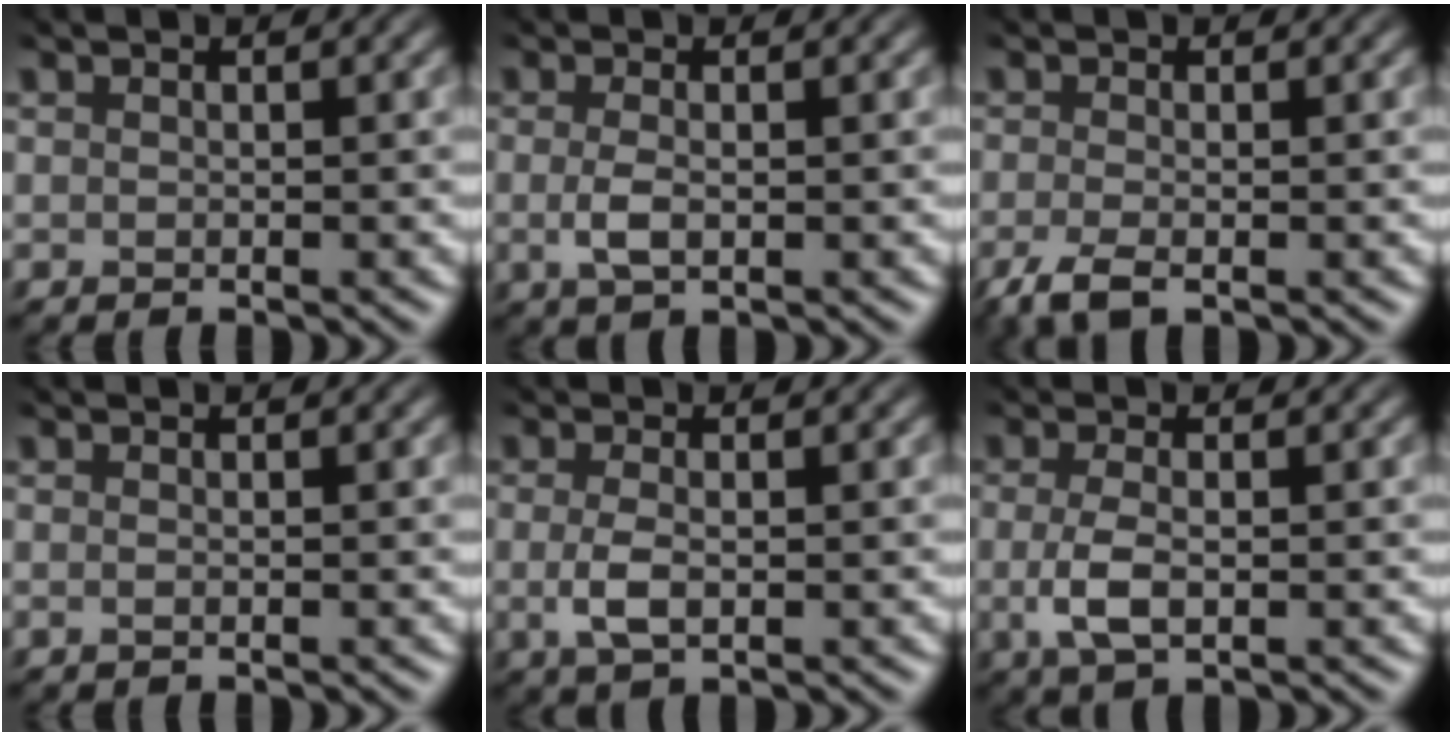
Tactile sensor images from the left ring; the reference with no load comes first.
{"total": 1.9, "force": [-0.7, 0.5, 1.7], "torque": [-0.037, -0.001, -0.006]}
{"total": 2.6, "force": [-1.4, 0.5, 2.2], "torque": [-0.055, -0.001, -0.019]}
{"total": 1.0, "force": [0.3, 0.4, 0.8], "torque": [-0.001, 0.000, -0.012]}
{"total": 2.2, "force": [-0.8, 0.5, 2.0], "torque": [-0.046, -0.002, -0.006]}
{"total": 2.8, "force": [-1.2, 0.7, 2.4], "torque": [-0.058, -0.002, -0.011]}